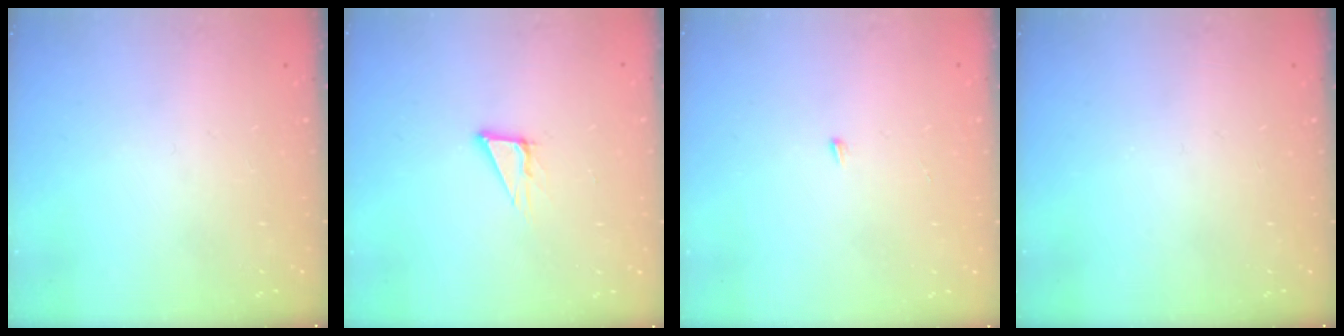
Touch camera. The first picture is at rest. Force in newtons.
{"total": 5.1, "press": 5.1, "slide": 0.5}
{"total": 3.3, "press": 3.3, "slide": 0.2}
{"total": 0.0}